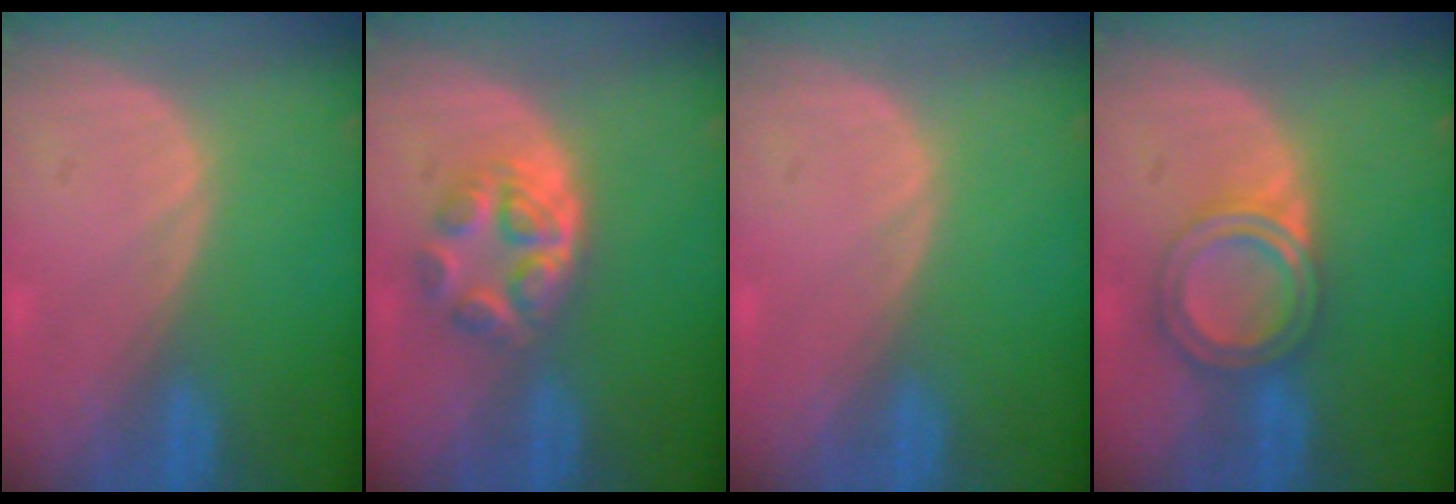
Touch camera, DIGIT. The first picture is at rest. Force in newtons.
{"total": 6.0, "press": 5.2, "slide": 2.9}
{"total": 0.0}
{"total": 5.9, "press": 5.4, "slide": 2.4}